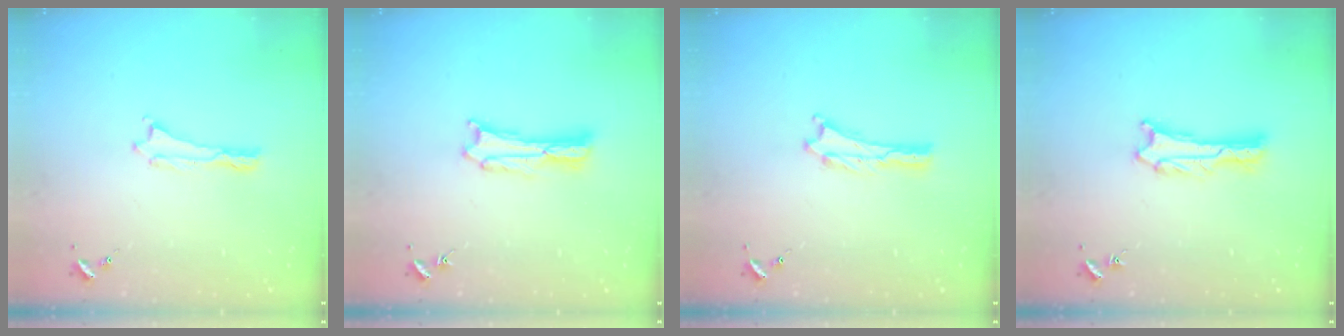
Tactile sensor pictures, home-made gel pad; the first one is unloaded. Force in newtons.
{"total": 1.8, "press": 1.8, "slide": 0.3}
{"total": 0.0}
{"total": 1.1, "press": 1.1, "slide": 0.2}